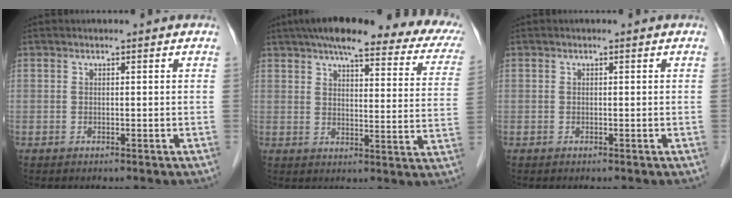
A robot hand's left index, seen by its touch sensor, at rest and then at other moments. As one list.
[{"total": 23.9, "force": [18.5, 5.3, 14.1], "torque": [-0.182, 0.030, 0.211]}, {"total": 0.0}]